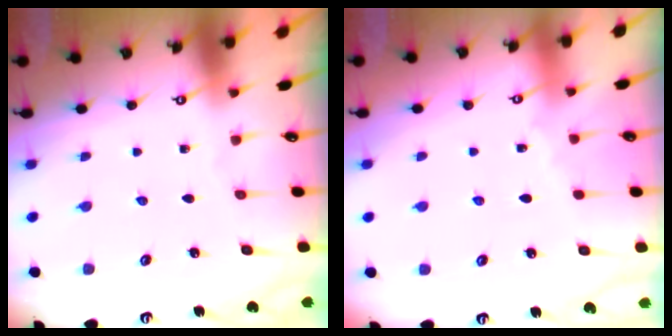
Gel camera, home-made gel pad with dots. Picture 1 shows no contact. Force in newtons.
{"total": 1.8, "press": 1.8, "slide": 0.4}